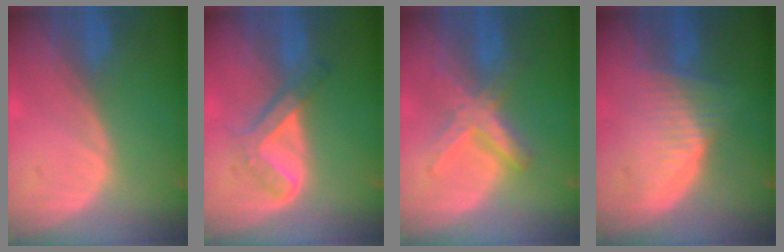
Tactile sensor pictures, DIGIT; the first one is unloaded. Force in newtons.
{"total": 5.3, "press": 5.1, "slide": 1.6}
{"total": 6.3, "press": 6.3, "slide": 0.2}
{"total": 6.7, "press": 6.2, "slide": 2.5}